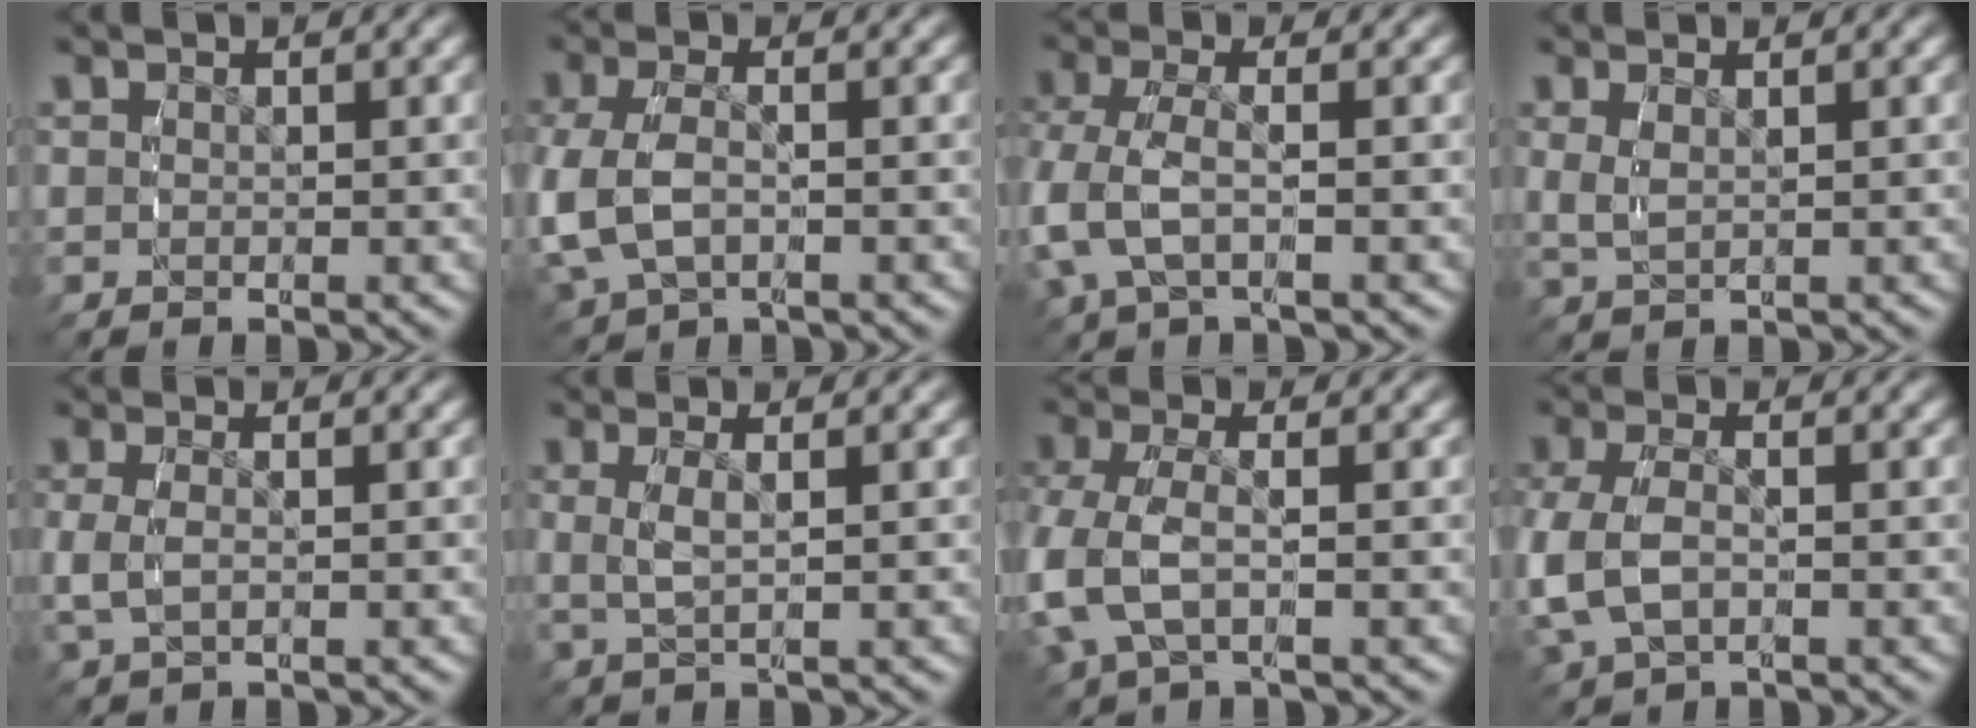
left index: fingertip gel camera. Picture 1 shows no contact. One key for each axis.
{"total": 4.5, "fx": -1.0, "fy": 3.2, "fz": 3.0, "tx": -0.106, "ty": -0.018, "tz": -0.002}
{"total": 4.1, "fx": -0.9, "fy": 2.6, "fz": 3.1, "tx": -0.104, "ty": -0.017, "tz": -0.009}
{"total": 2.0, "fx": 0.5, "fy": 1.4, "fz": 1.3, "tx": -0.042, "ty": -0.008, "tz": 0.015}
{"total": 2.5, "fx": -0.3, "fy": 1.5, "fz": 2.0, "tx": -0.058, "ty": -0.009, "tz": 0.004}
{"total": 2.2, "fx": 0.2, "fy": 0.8, "fz": 2.0, "tx": -0.054, "ty": -0.006, "tz": 0.008}
{"total": 4.9, "fx": -1.0, "fy": 3.3, "fz": 3.5, "tx": -0.119, "ty": -0.020, "tz": -0.009}
{"total": 4.0, "fx": -0.9, "fy": 2.8, "fz": 2.8, "tx": -0.096, "ty": -0.016, "tz": -0.002}